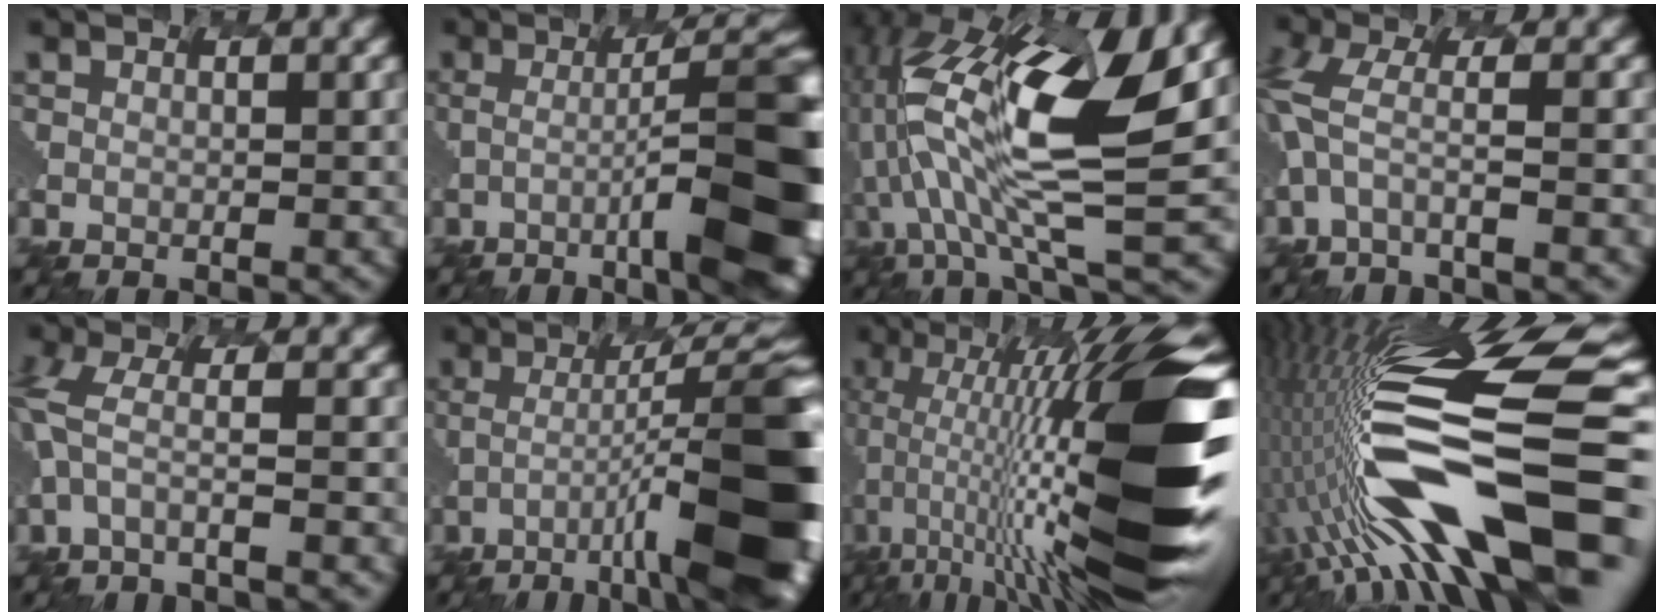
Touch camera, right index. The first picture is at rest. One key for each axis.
{"total": 10.5, "fx": -3.1, "fy": 1.8, "fz": 9.9, "tx": -0.136, "ty": 0.017, "tz": -0.049}
{"total": 11.8, "fx": 2.3, "fy": 4.3, "fz": 10.7, "tx": -0.254, "ty": 0.010, "tz": 0.033}
{"total": 2.2, "fx": -0.2, "fy": 0.4, "fz": 2.2, "tx": -0.081, "ty": 0.015, "tz": -0.024}
{"total": 1.8, "fx": -0.4, "fy": 0.3, "fz": 1.8, "tx": -0.063, "ty": 0.017, "tz": -0.027}
{"total": 11.7, "fx": -4.0, "fy": 2.2, "fz": 10.8, "tx": -0.161, "ty": 0.022, "tz": -0.064}
{"total": 15.0, "fx": -1.1, "fy": 3.8, "fz": 14.4, "tx": -0.277, "ty": 0.040, "tz": -0.041}
{"total": 14.1, "fx": -3.8, "fy": 3.9, "fz": 13.0, "tx": -0.256, "ty": 0.028, "tz": -0.080}